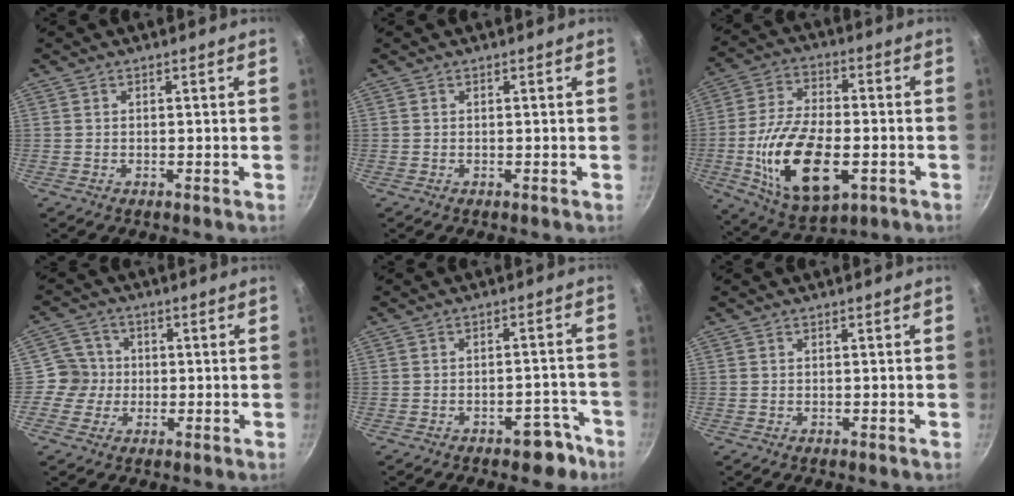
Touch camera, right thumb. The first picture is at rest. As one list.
[{"total": 0.0}, {"total": 19.5, "force": [-4.6, 10.0, 16.0], "torque": [-0.288, 0.007, -0.069]}, {"total": 5.7, "force": [-0.6, 5.6, 0.5], "torque": [0.026, 0.014, -0.021]}, {"total": 6.0, "force": [-4.0, 3.0, 3.3], "torque": [-0.024, 0.042, -0.049]}, {"total": 0.0}]